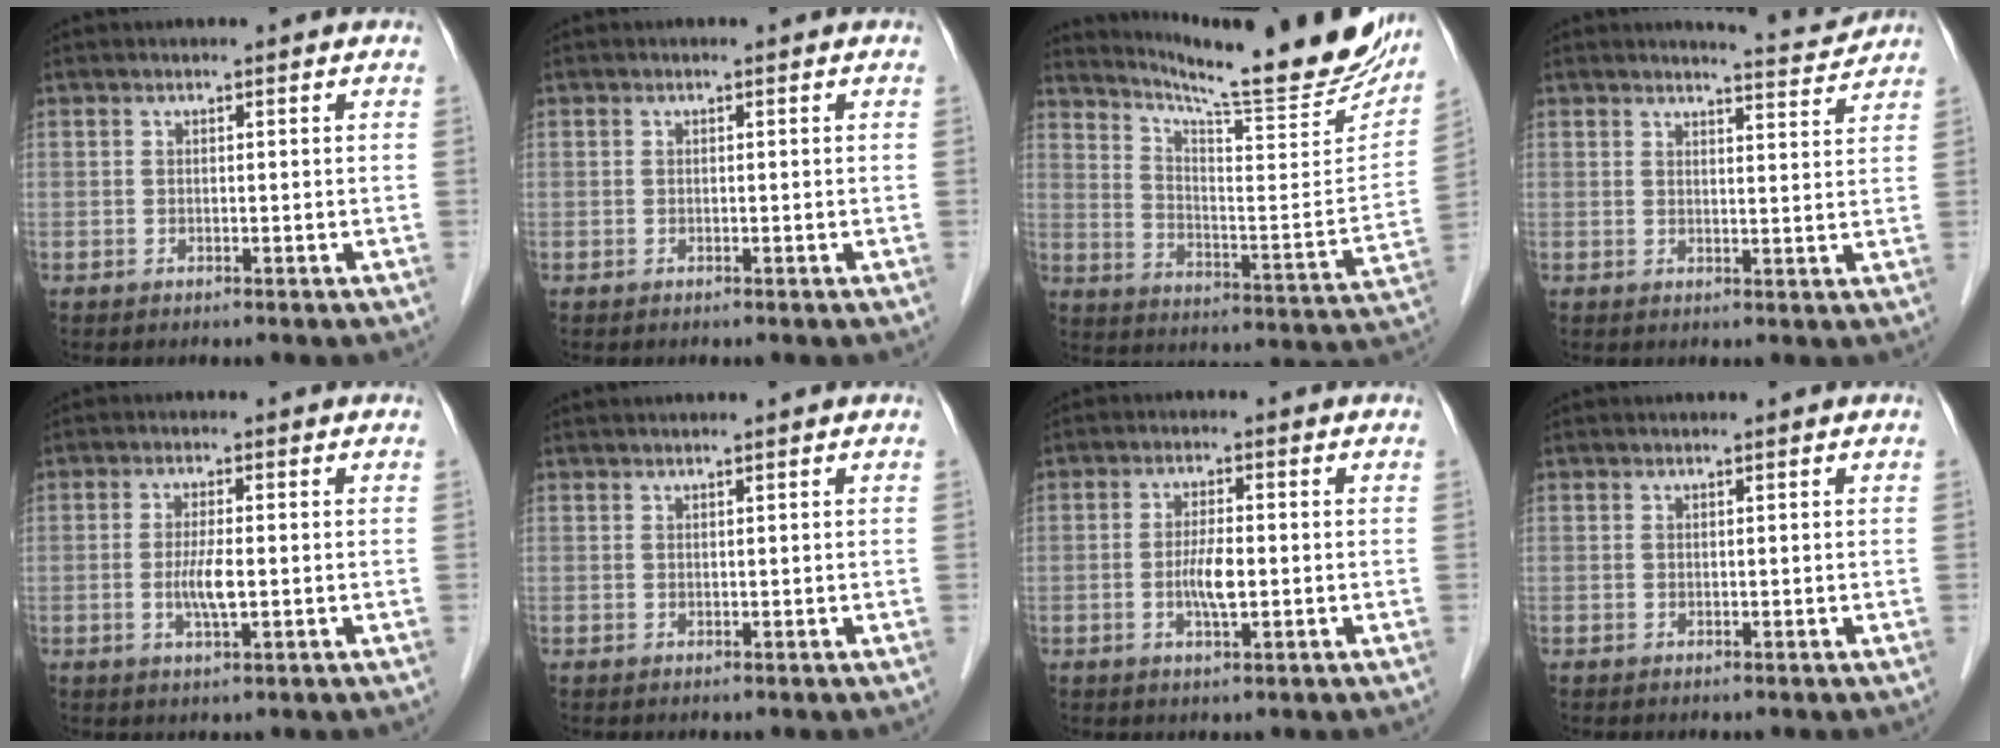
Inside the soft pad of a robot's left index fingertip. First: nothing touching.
{"total": 0.0}
{"total": 25.3, "force": [22.3, 1.6, 11.9], "torque": [-0.186, -0.080, 0.299]}
{"total": 4.9, "force": [4.9, -0.3, 0.2], "torque": [-0.017, -0.012, 0.060]}
{"total": 3.5, "force": [-0.5, 0.3, 3.5], "torque": [-0.072, -0.007, -0.007]}
{"total": 2.4, "force": [2.1, -0.3, 1.2], "torque": [-0.012, 0.026, 0.040]}
{"total": 3.7, "force": [-0.6, 0.6, 3.6], "torque": [-0.072, -0.003, -0.010]}
{"total": 0.9, "force": [0.8, -0.1, 0.4], "torque": [-0.005, 0.014, 0.018]}